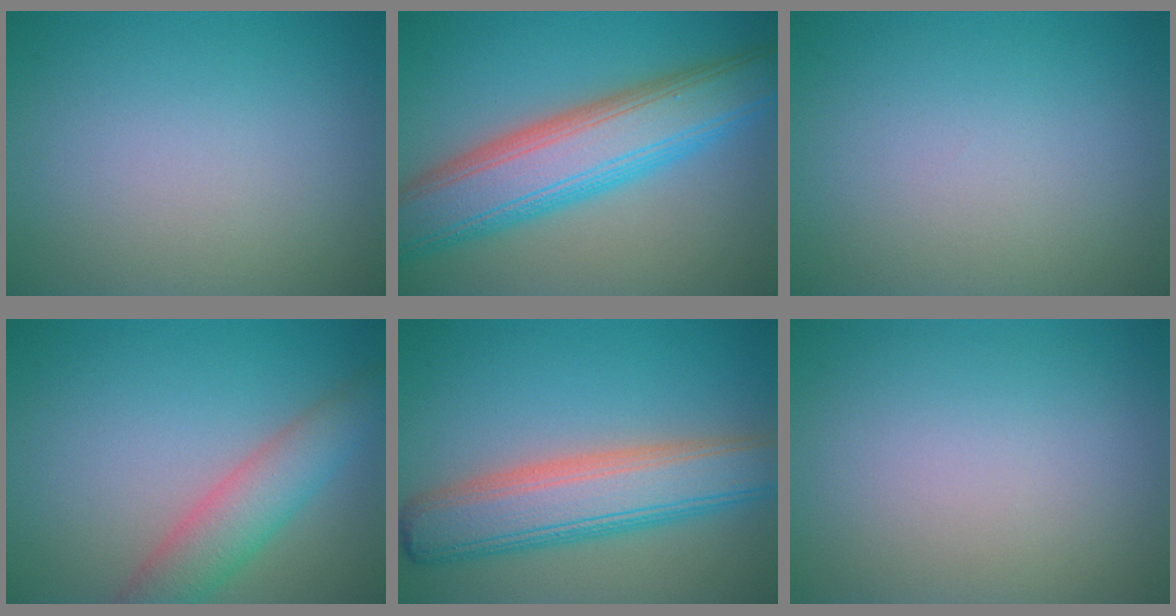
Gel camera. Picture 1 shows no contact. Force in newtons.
{"total": 9.6, "press": 9.6, "slide": 0.4}
{"total": 0.0}
{"total": 4.6, "press": 4.6, "slide": 0.2}
{"total": 7.7, "press": 7.7, "slide": 0.4}
{"total": 0.0}